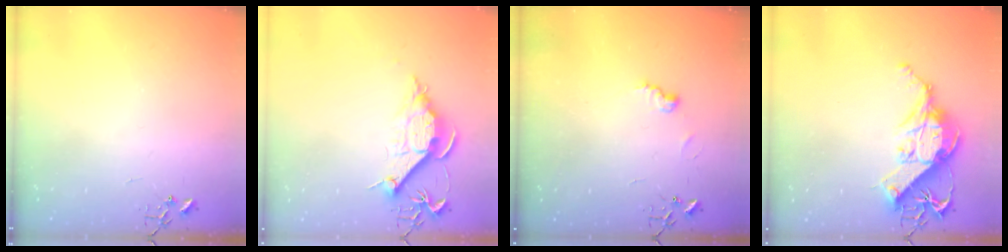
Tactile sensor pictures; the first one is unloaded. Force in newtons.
{"total": 10.2, "press": 10.2, "slide": 1.0}
{"total": 7.4, "press": 7.4, "slide": 0.4}
{"total": 15.3, "press": 15.1, "slide": 2.1}